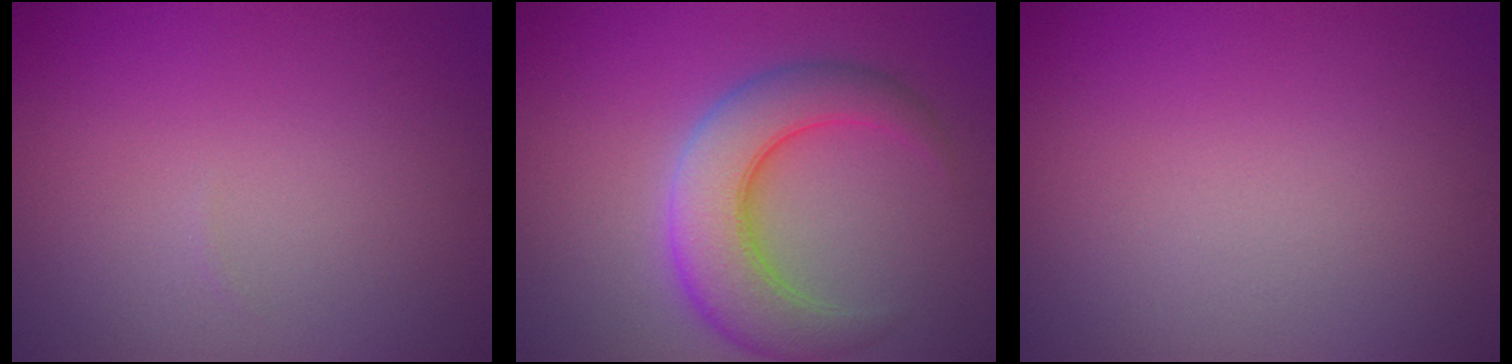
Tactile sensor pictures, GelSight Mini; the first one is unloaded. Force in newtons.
{"total": 6.4, "press": 6.4, "slide": 0.1}
{"total": 0.0}